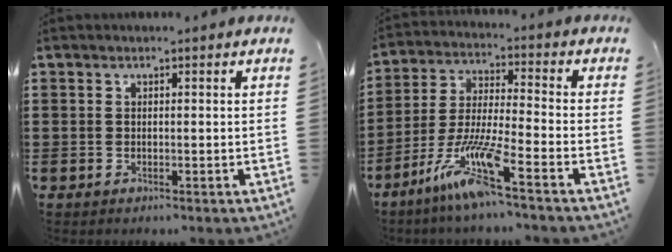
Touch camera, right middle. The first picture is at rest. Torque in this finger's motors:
{"motor_torque": [1.69, -0.45, 0.73, 0.18]}